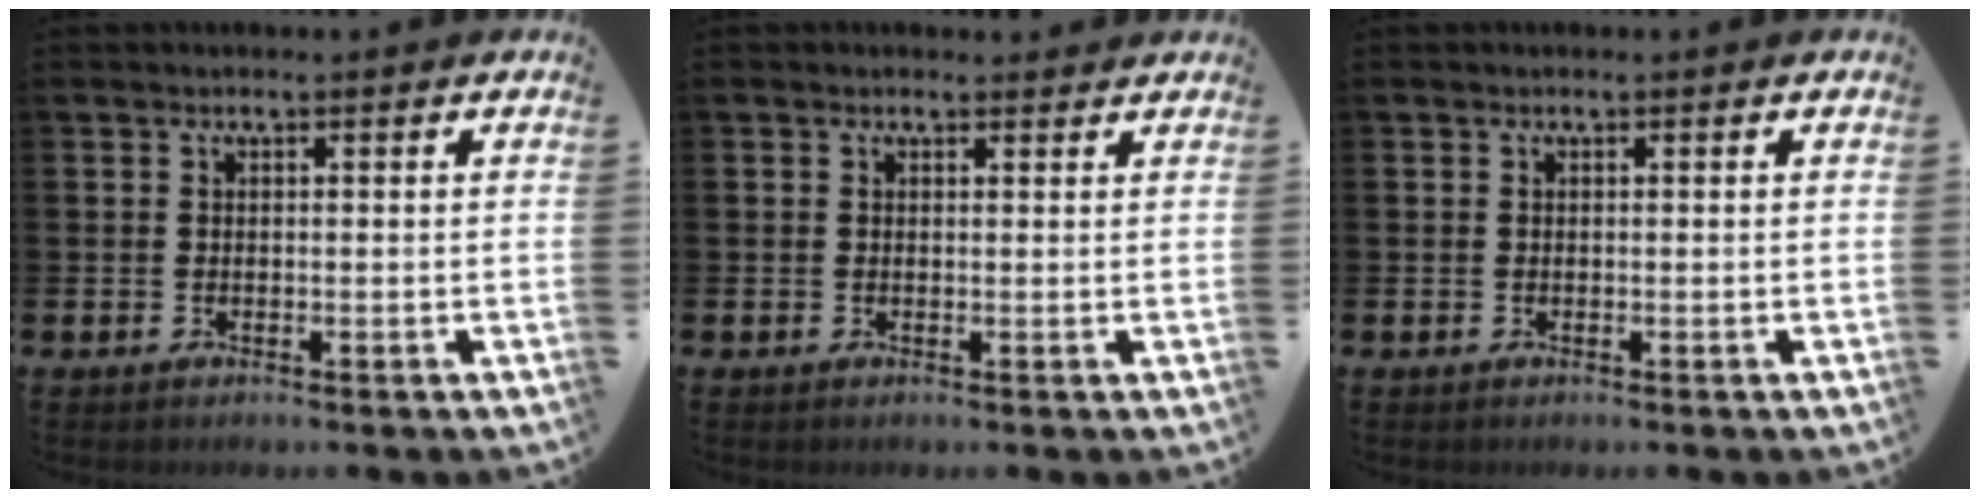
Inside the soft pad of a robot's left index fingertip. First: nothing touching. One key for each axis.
{"total": 0.7, "fx": 0.6, "fy": 0.2, "fz": 0.2, "tx": 0.006, "ty": -0.001, "tz": 0.008}
{"total": 0.0}